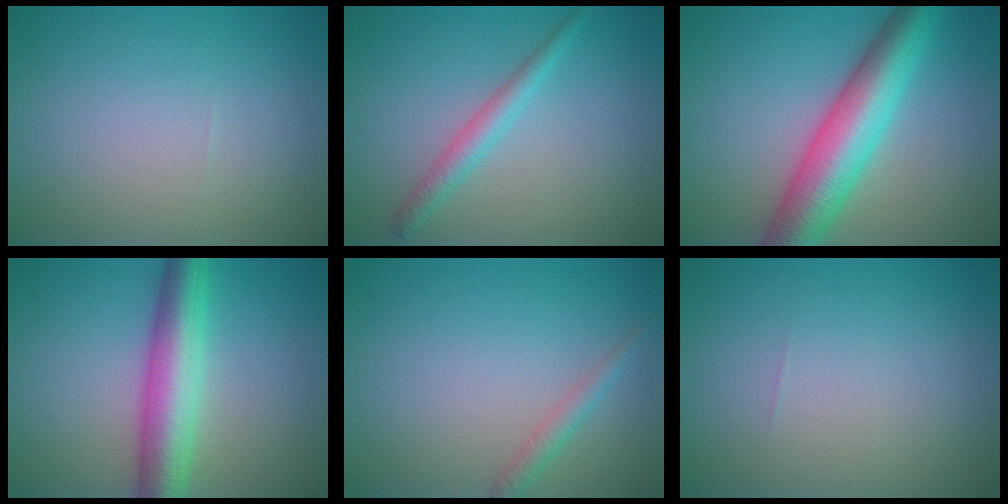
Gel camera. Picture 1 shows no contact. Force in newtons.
{"total": 2.2, "press": 2.2, "slide": 0.0}
{"total": 8.5, "press": 8.5, "slide": 0.1}
{"total": 6.6, "press": 6.6, "slide": 0.1}
{"total": 1.5, "press": 1.5, "slide": 0.1}
{"total": 0.0}